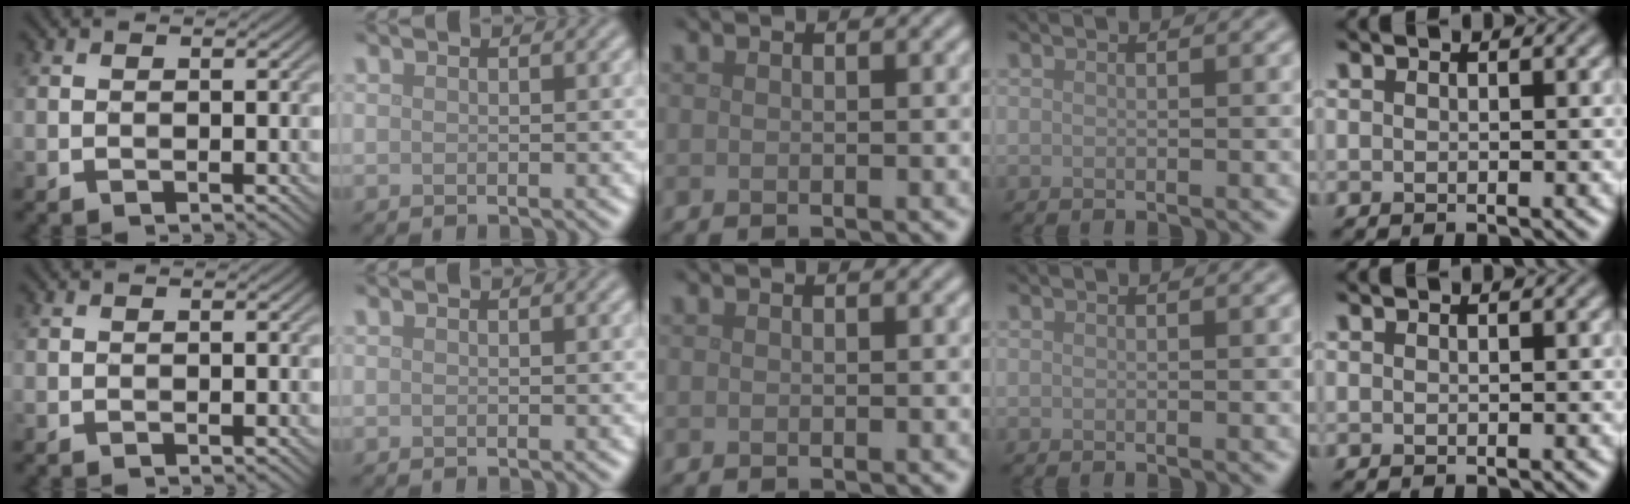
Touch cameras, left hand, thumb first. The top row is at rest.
{}